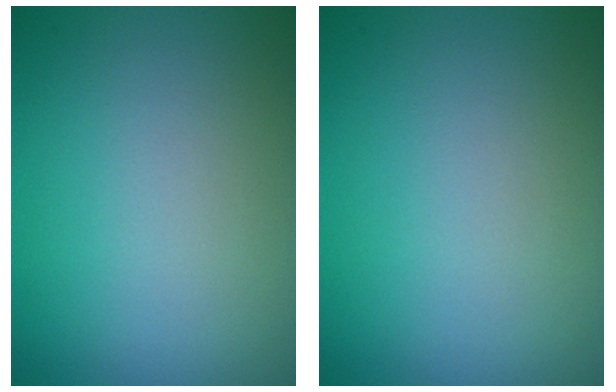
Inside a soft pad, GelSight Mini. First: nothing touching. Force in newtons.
{"total": 0.0}